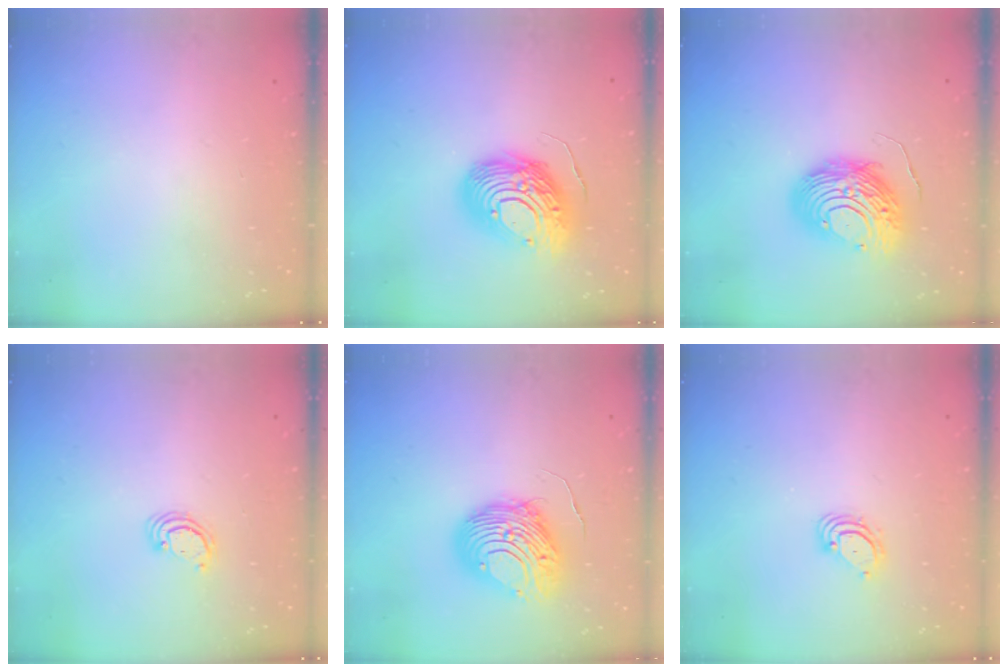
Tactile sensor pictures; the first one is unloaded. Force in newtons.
{"total": 16.1, "press": 16.1, "slide": 1.4}
{"total": 12.2, "press": 12.2, "slide": 1.2}
{"total": 2.6, "press": 2.5, "slide": 0.3}
{"total": 10.6, "press": 10.5, "slide": 1.4}
{"total": 4.3, "press": 4.3, "slide": 0.4}